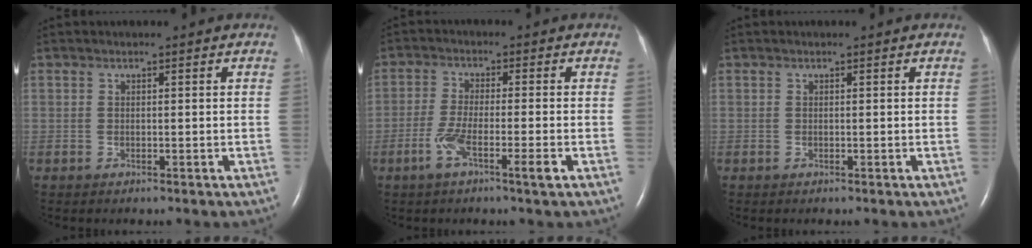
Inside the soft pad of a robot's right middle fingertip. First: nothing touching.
{"total": 5.5, "force": [-2.6, 0.2, 4.8], "torque": [-0.097, -0.008, -0.051]}
{"total": 0.0}